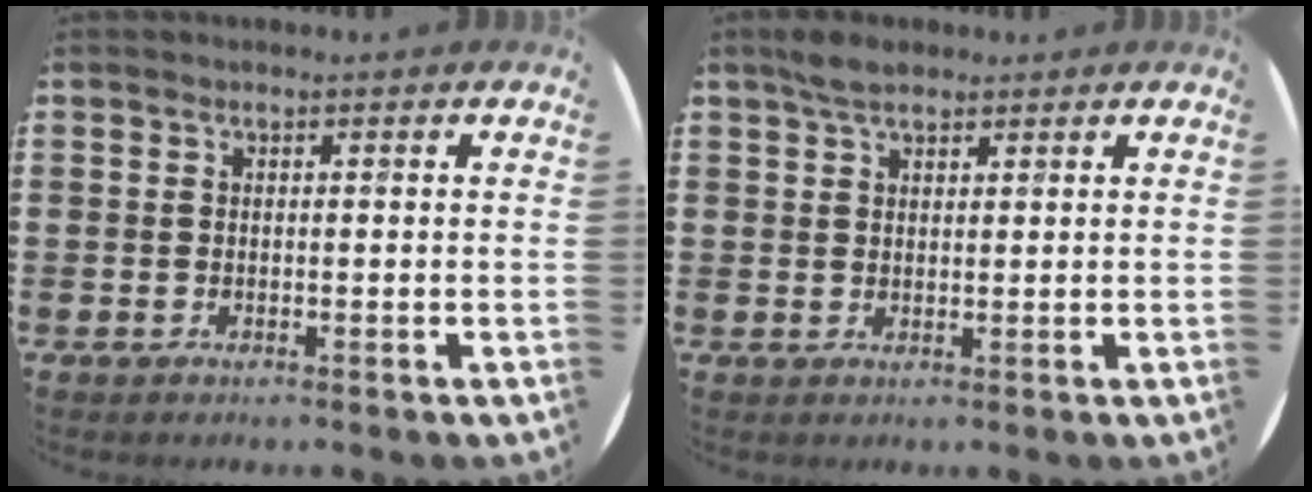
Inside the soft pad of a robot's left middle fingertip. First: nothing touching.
{"total": 3.1, "force": [2.6, 1.2, 1.3], "torque": [-0.022, 0.004, 0.046]}